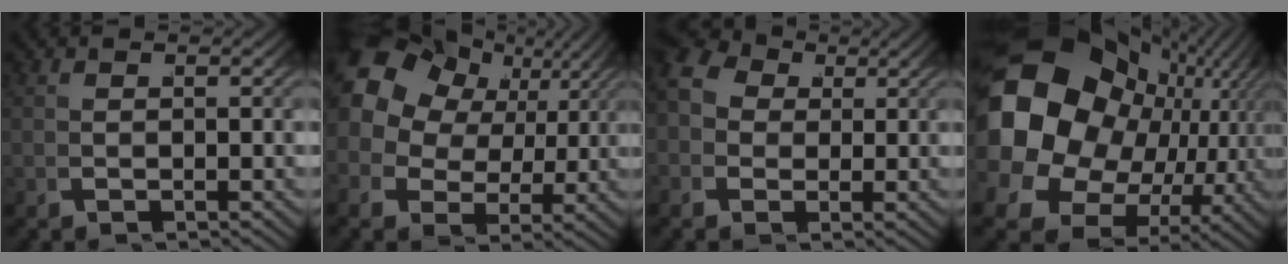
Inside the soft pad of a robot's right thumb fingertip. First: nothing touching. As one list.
[{"total": 13.6, "force": [4.6, 10.0, 7.9], "torque": [-0.158, 0.012, 0.063]}, {"total": 8.3, "force": [2.2, 6.7, 4.4], "torque": [-0.075, 0.013, 0.018]}, {"total": 25.1, "force": [1.5, 19.1, 16.2], "torque": [-0.309, -0.039, 0.025]}]